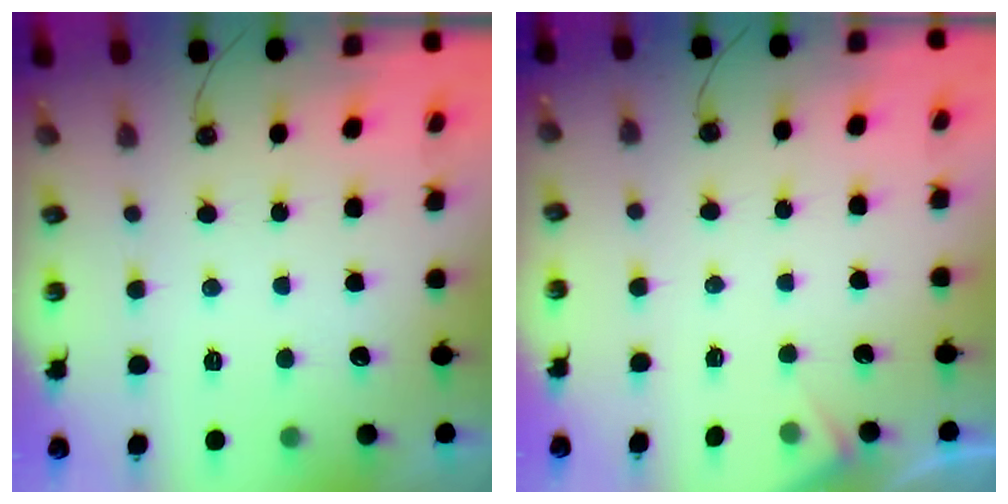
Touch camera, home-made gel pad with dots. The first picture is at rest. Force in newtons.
{"total": 3.3, "press": 3.3, "slide": 0.4}